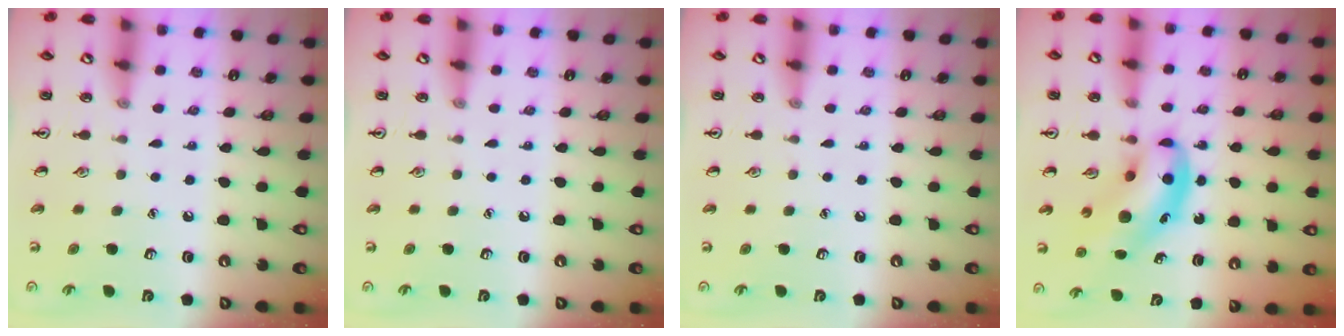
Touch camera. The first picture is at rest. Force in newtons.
{"total": 0.0}
{"total": 0.0}
{"total": 10.6, "press": 10.2, "slide": 2.9}